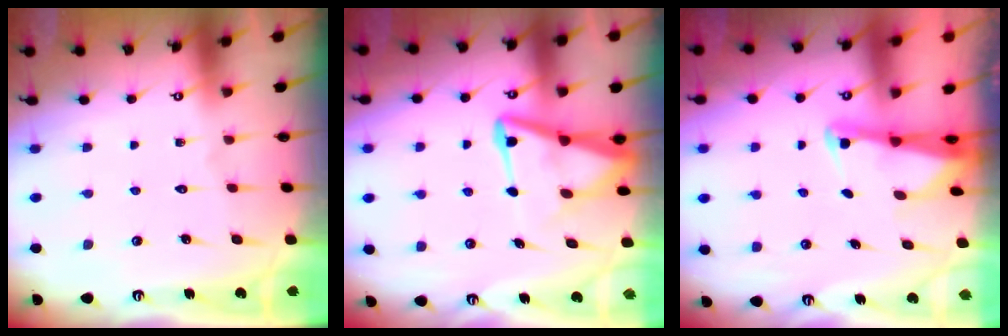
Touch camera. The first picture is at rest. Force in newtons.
{"total": 8.3, "press": 8.2, "slide": 1.1}
{"total": 2.4, "press": 2.4, "slide": 0.3}